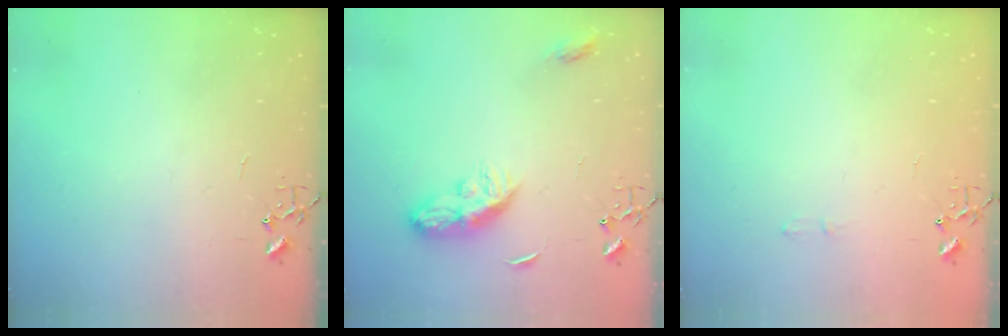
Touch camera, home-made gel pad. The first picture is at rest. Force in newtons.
{"total": 8.8, "press": 8.8, "slide": 0.0}
{"total": 4.5, "press": 4.5, "slide": 0.4}